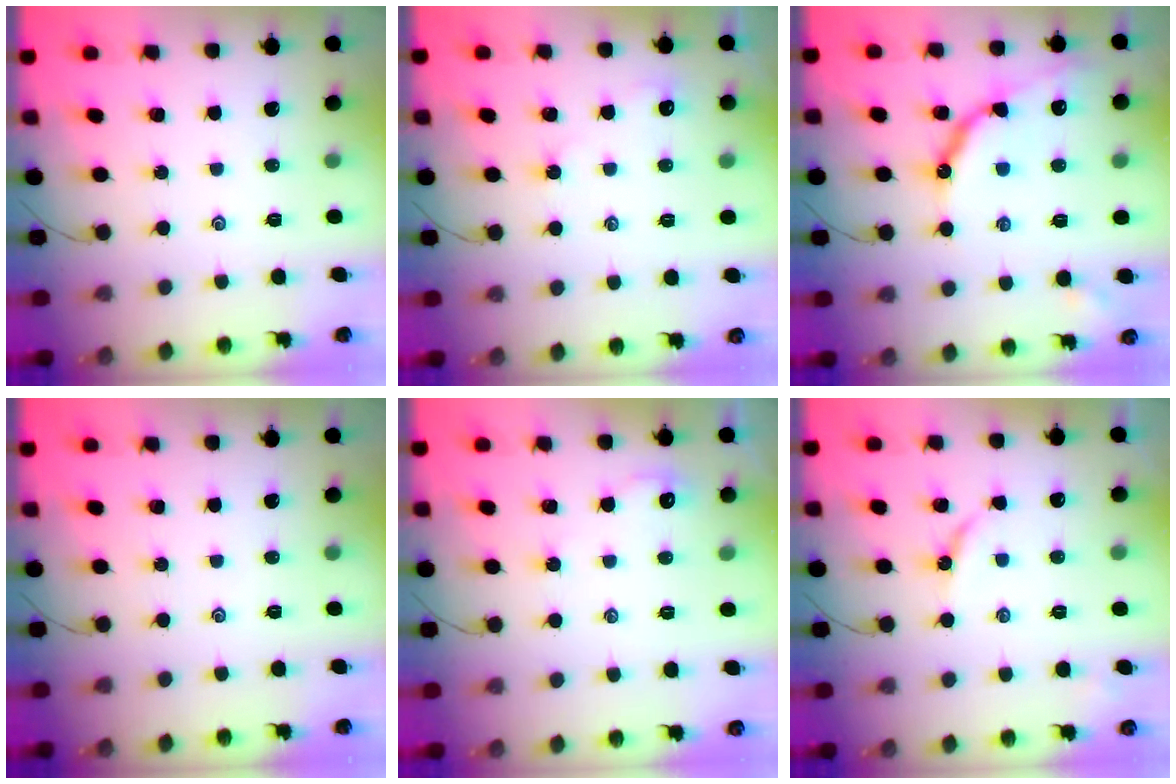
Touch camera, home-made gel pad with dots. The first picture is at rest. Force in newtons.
{"total": 1.9, "press": 1.8, "slide": 0.4}
{"total": 11.8, "press": 11.7, "slide": 0.9}
{"total": 0.0}
{"total": 1.8, "press": 1.8, "slide": 0.3}
{"total": 2.5, "press": 2.5, "slide": 0.4}